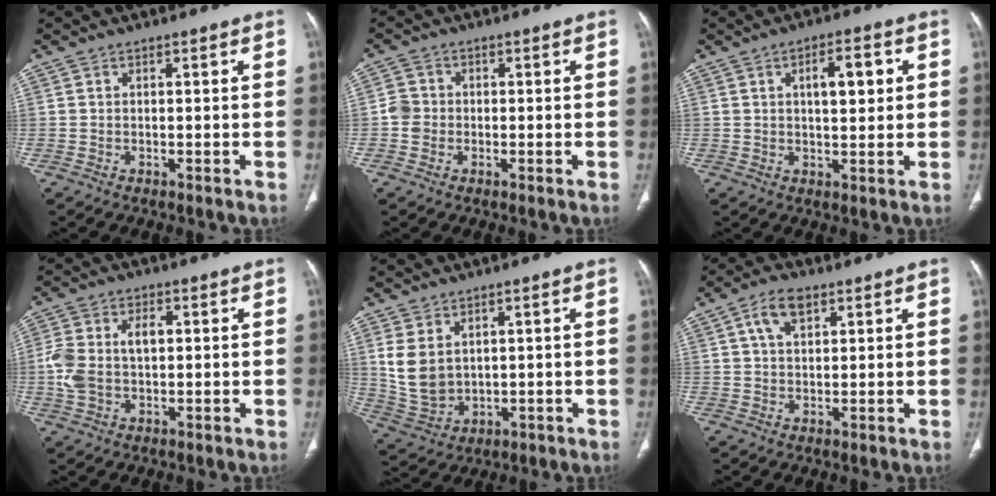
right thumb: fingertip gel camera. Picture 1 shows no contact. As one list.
[{"total": 3.1, "force": [-0.4, 2.9, 1.1], "torque": [-0.009, 0.008, -0.013]}, {"total": 6.8, "force": [1.9, 2.7, 5.9], "torque": [-0.079, -0.001, 0.031]}, {"total": 9.0, "force": [0.6, 5.5, 7.1], "torque": [-0.159, 0.018, 0.015]}, {"total": 8.4, "force": [2.1, 6.1, 5.4], "torque": [-0.102, -0.010, 0.065]}, {"total": 5.7, "force": [2.7, 3.1, 3.9], "torque": [-0.066, -0.001, 0.049]}]